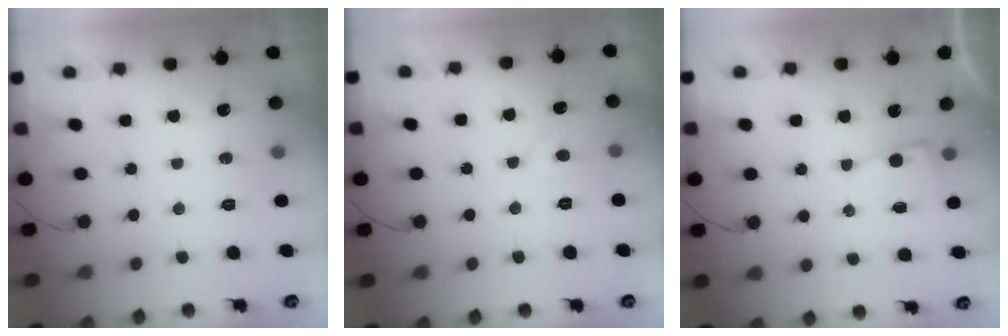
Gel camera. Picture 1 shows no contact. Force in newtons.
{"total": 3.8, "press": 3.7, "slide": 0.3}
{"total": 2.3, "press": 2.3, "slide": 0.3}